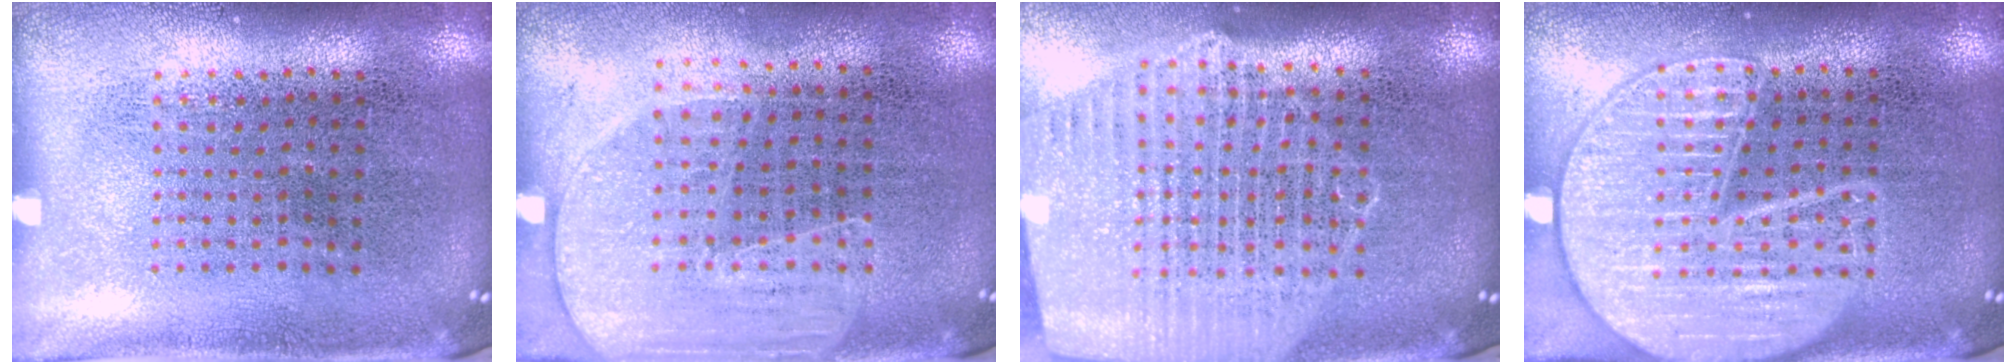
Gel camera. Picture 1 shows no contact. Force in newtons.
{"total": 1.6, "press": 1.4, "slide": 0.8}
{"total": 1.8, "press": 1.7, "slide": 0.6}
{"total": 3.4, "press": 3.4, "slide": 0.3}